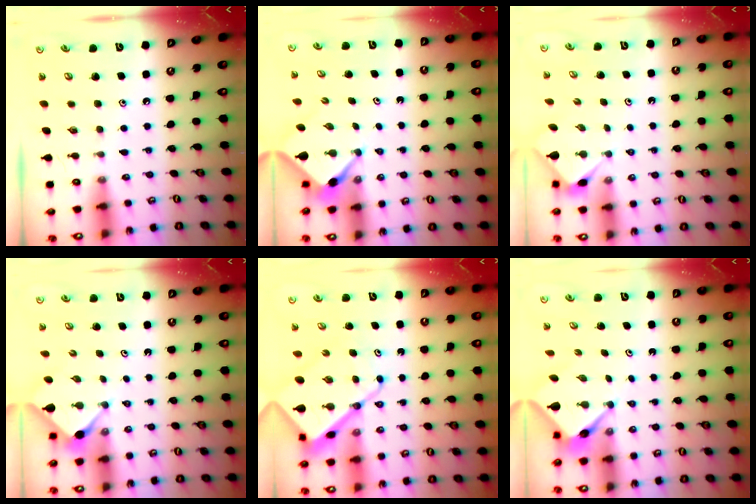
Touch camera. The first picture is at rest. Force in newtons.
{"total": 3.1, "press": 3.1, "slide": 0.3}
{"total": 3.3, "press": 3.2, "slide": 0.3}
{"total": 3.0, "press": 3.0, "slide": 0.4}
{"total": 11.2, "press": 11.1, "slide": 1.2}
{"total": 4.0, "press": 4.0, "slide": 0.2}